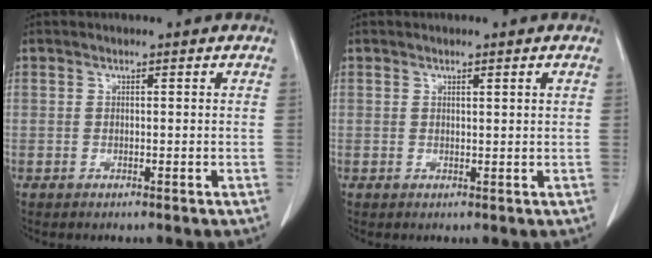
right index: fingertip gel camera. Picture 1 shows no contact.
{"total": 1.0, "force": [0.5, -0.1, 0.8], "torque": [-0.014, -0.001, 0.009]}